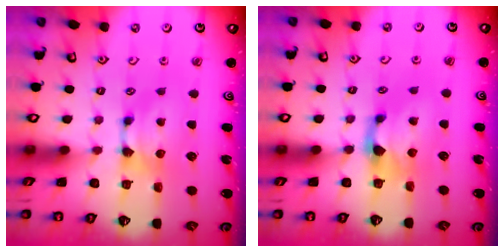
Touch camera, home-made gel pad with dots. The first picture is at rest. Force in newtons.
{"total": 1.4, "press": 0.6, "slide": 1.2}